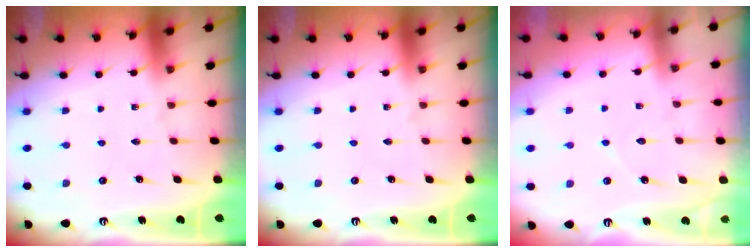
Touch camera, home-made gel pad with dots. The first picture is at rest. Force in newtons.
{"total": 0.0}
{"total": 5.1, "press": 5.1, "slide": 0.5}